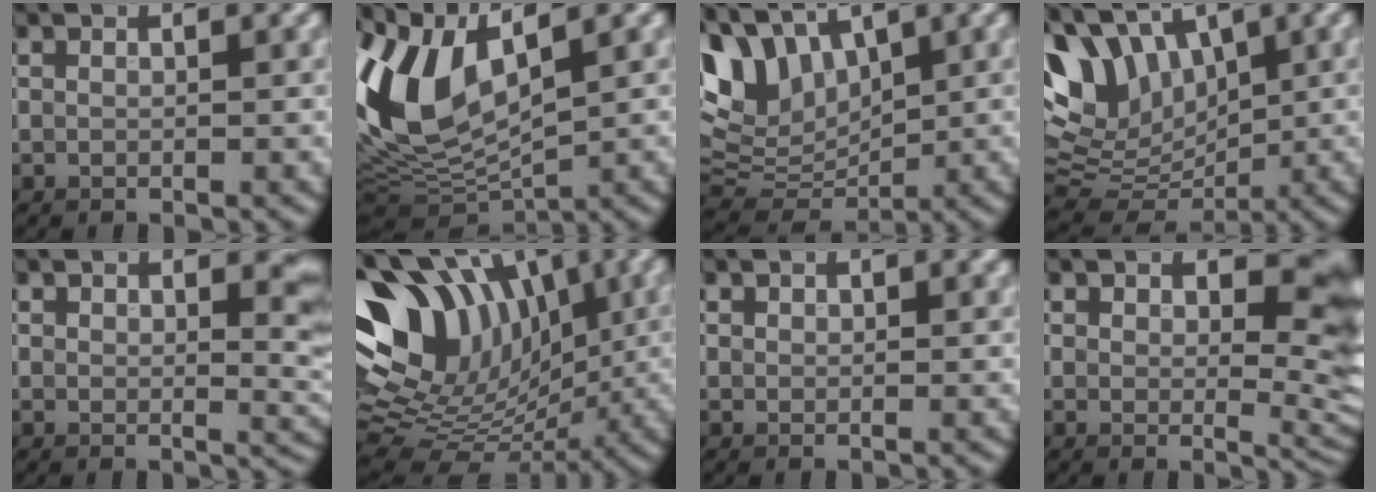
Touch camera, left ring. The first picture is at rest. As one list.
[{"total": 8.8, "force": [2.6, 4.4, 7.2], "torque": [-0.161, 0.003, 0.051]}, {"total": 8.1, "force": [4.1, 4.6, 5.3], "torque": [-0.112, 0.002, 0.077]}, {"total": 9.6, "force": [4.3, 5.7, 6.4], "torque": [-0.127, 0.011, 0.077]}, {"total": 3.7, "force": [2.0, 1.6, 2.7], "torque": [-0.023, -0.003, 0.032]}, {"total": 14.0, "force": [4.1, 9.6, 9.4], "torque": [-0.184, 0.017, 0.075]}, {"total": 1.0, "force": [0.8, 0.4, 0.2], "torque": [-0.002, 0.000, 0.016]}, {"total": 7.0, "force": [2.9, 3.9, 5.1], "torque": [-0.063, -0.011, 0.048]}]